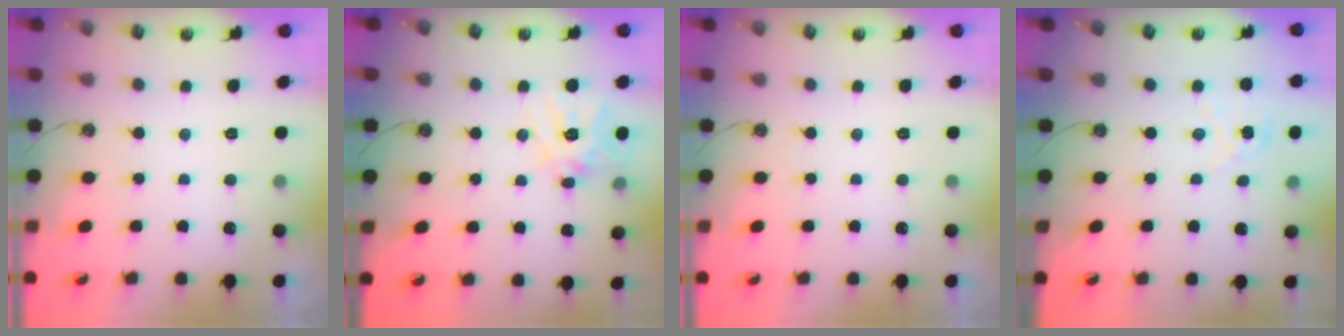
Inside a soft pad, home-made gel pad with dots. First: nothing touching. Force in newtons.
{"total": 12.8, "press": 12.7, "slide": 1.4}
{"total": 0.0}
{"total": 1.2, "press": 1.1, "slide": 0.2}